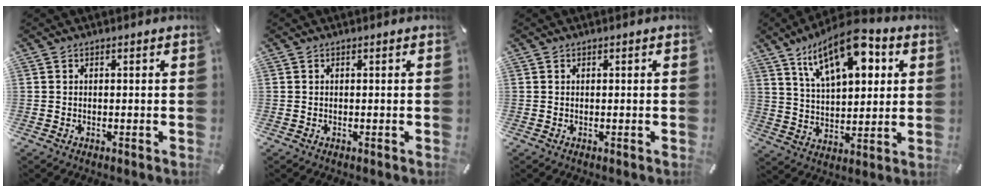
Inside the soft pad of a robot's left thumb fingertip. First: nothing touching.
{"total": 0.0}
{"total": 0.0}
{"total": 17.4, "force": [9.2, 8.0, 12.4], "torque": [-0.209, -0.030, 0.152]}